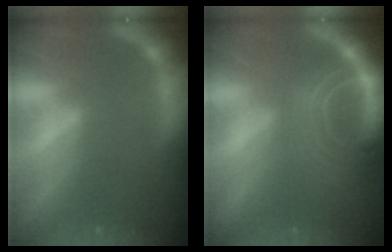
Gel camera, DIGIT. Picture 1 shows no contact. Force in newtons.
{"total": 10.0}